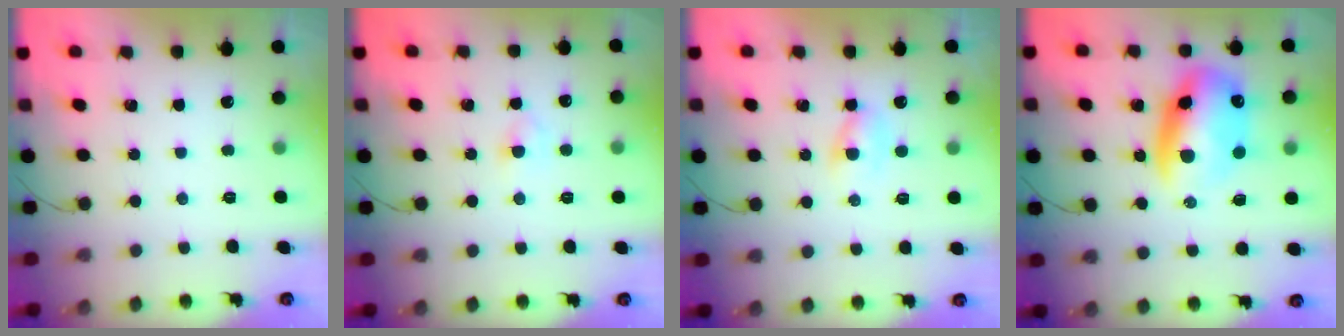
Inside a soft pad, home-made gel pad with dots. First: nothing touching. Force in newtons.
{"total": 2.8, "press": 2.7, "slide": 1.0}
{"total": 3.1, "press": 3.0, "slide": 0.9}
{"total": 13.6, "press": 13.1, "slide": 3.5}